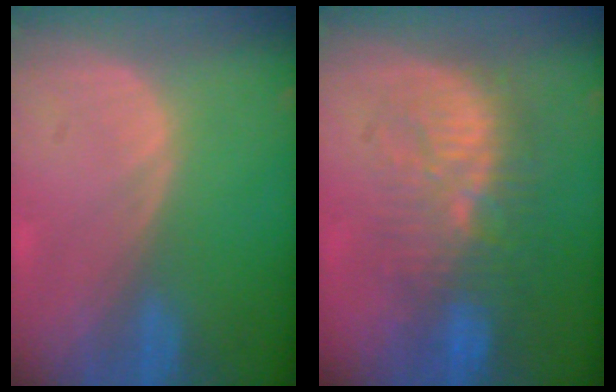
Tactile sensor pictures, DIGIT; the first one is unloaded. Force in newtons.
{"total": 9.2, "press": 9.0, "slide": 2.0}